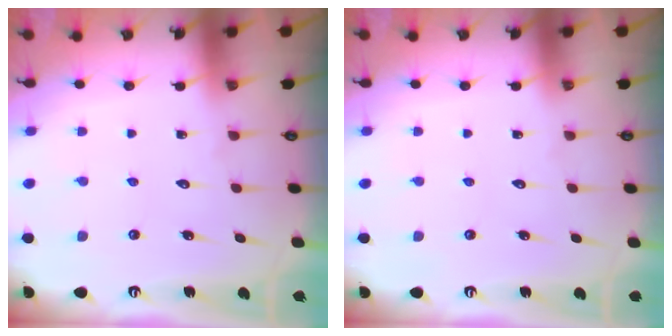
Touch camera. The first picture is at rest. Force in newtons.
{"total": 0.0}